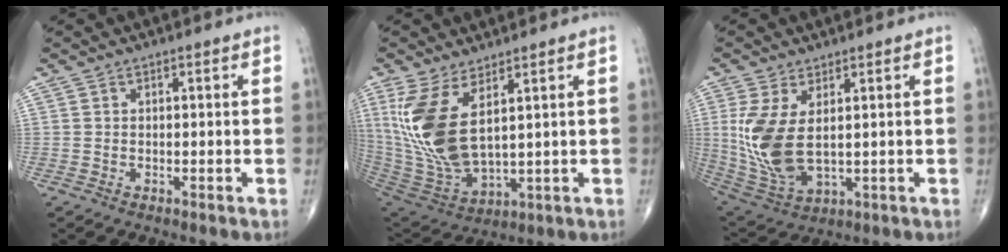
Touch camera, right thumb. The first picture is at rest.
{"total": 15.2, "force": [5.0, 6.5, 12.8], "torque": [-0.272, -0.032, 0.117]}
{"total": 12.1, "force": [1.5, 6.1, 10.4], "torque": [-0.226, -0.017, 0.048]}